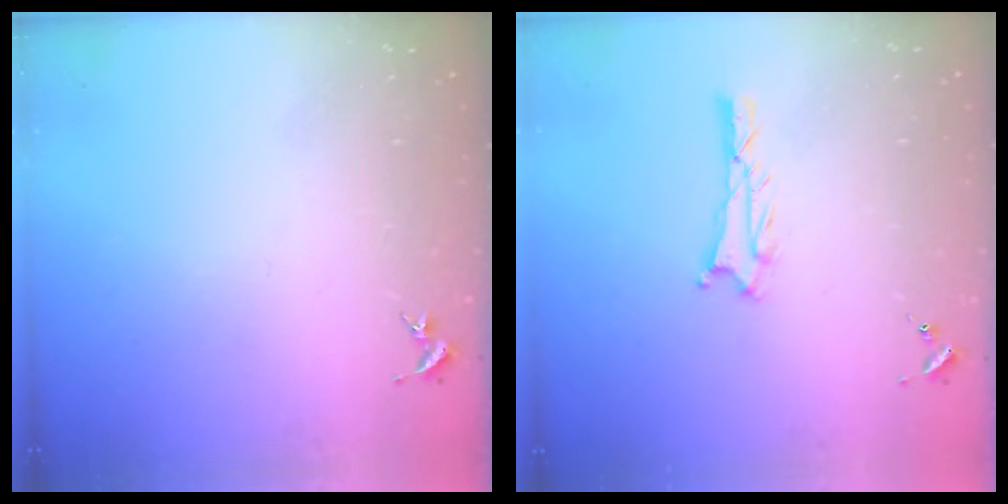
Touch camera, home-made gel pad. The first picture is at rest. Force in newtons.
{"total": 0.7, "press": 0.7, "slide": 0.1}